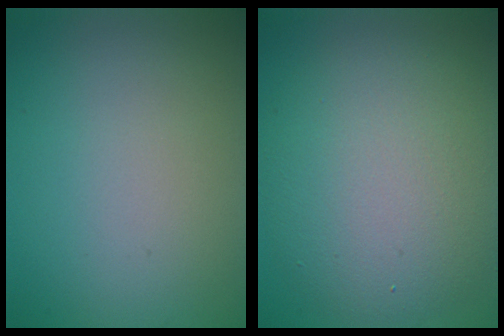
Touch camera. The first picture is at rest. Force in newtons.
{"total": 8.4, "press": 8.4, "slide": 0.5}